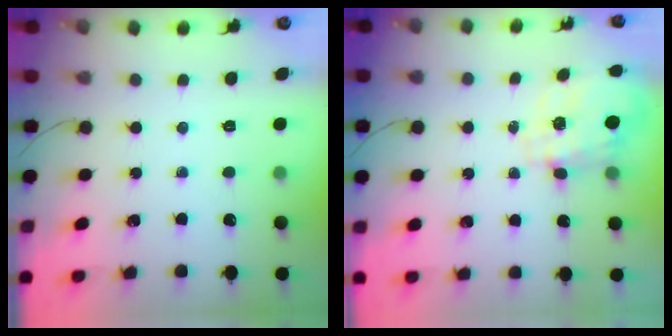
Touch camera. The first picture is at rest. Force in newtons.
{"total": 9.6, "press": 9.5, "slide": 0.8}